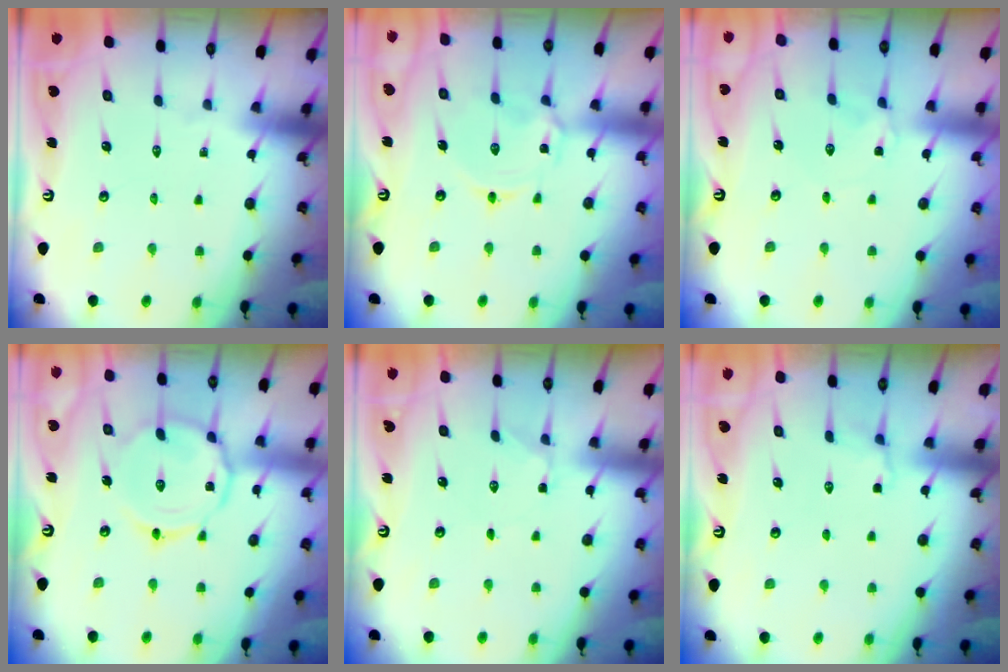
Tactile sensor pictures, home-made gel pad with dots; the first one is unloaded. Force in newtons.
{"total": 2.6, "press": 2.5, "slide": 0.3}
{"total": 1.1, "press": 1.0, "slide": 0.3}
{"total": 11.3, "press": 11.2, "slide": 0.9}
{"total": 2.2, "press": 2.2, "slide": 0.6}
{"total": 3.6, "press": 3.1, "slide": 1.8}